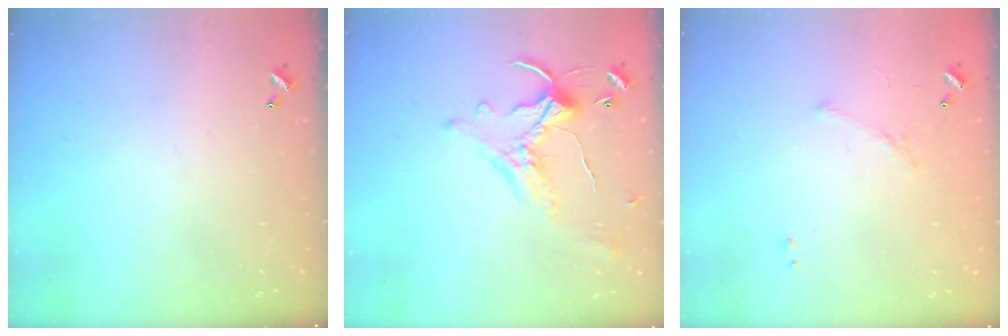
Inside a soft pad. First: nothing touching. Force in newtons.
{"total": 1.1, "press": 0.3, "slide": 1.0}
{"total": 5.9, "press": 5.9, "slide": 0.8}